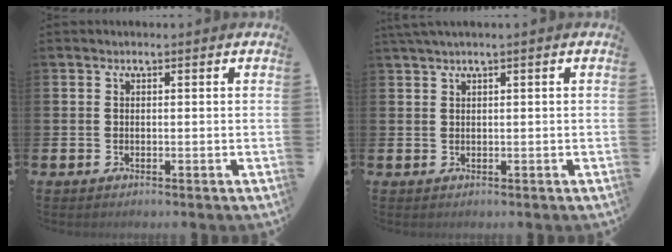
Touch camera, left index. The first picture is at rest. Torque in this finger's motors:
{"motor_torque": [1.08, -1.06, 0.57, 0.19]}